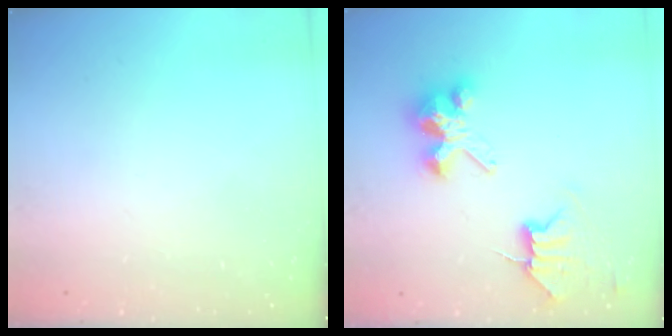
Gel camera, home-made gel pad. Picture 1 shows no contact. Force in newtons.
{"total": 7.3, "press": 7.3, "slide": 0.6}